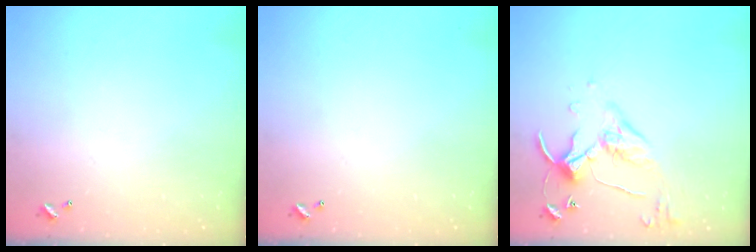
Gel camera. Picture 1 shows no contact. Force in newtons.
{"total": 0.0}
{"total": 5.3, "press": 5.3, "slide": 0.7}